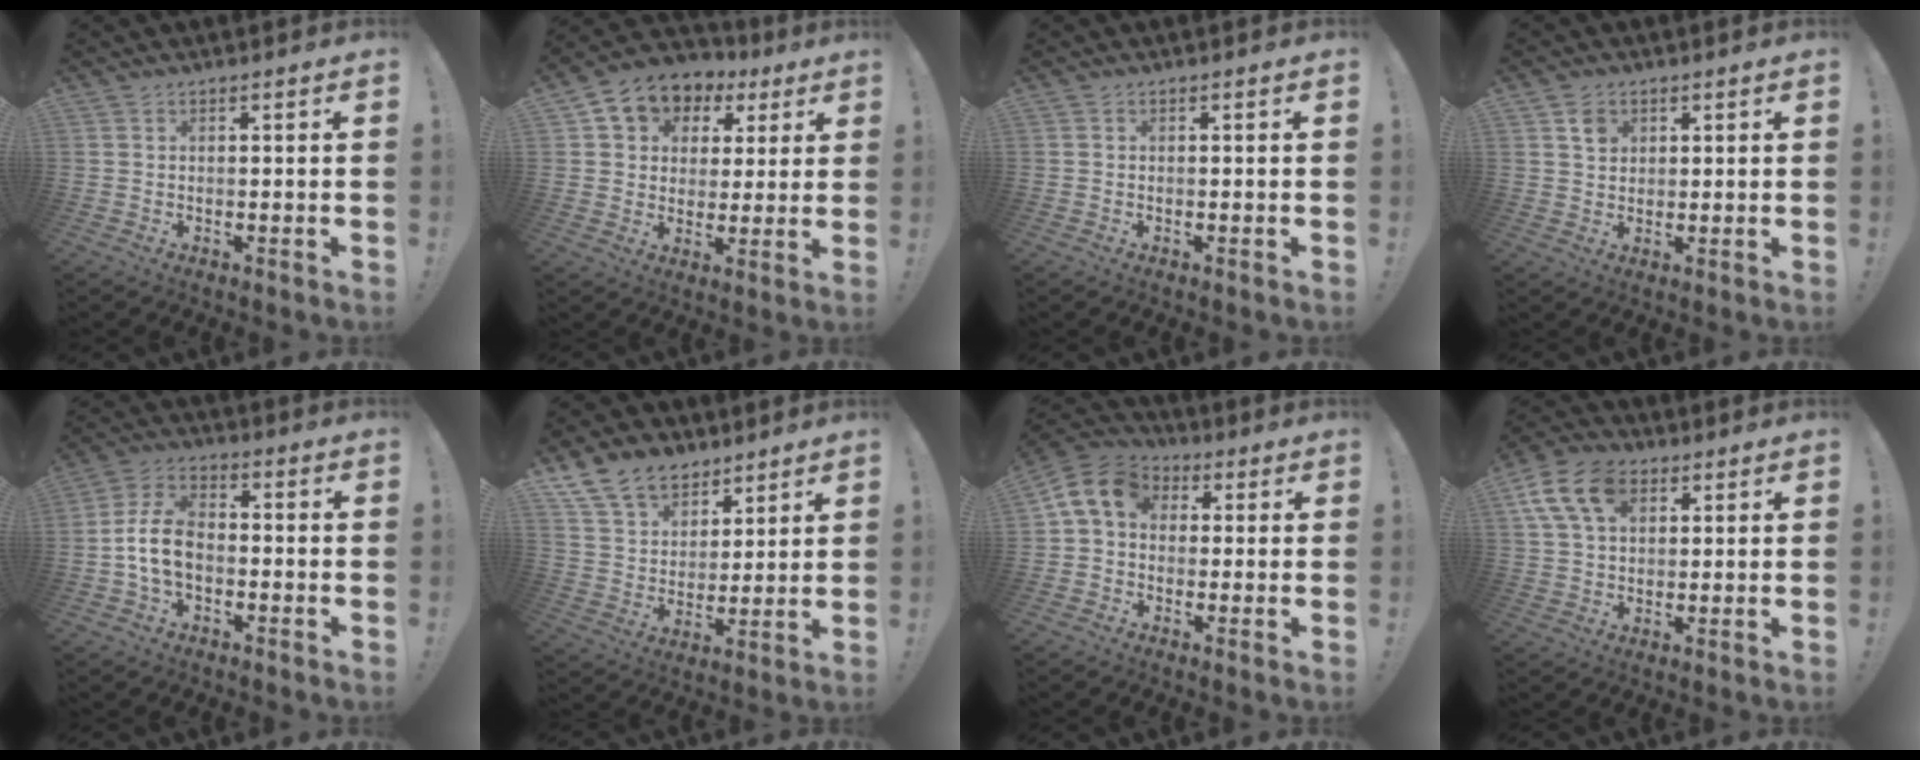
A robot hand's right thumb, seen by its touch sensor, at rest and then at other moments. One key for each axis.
{"total": 8.4, "fx": 3.7, "fy": 6.9, "fz": 2.9, "tx": -0.056, "ty": -0.021, "tz": 0.076}
{"total": 0.0}
{"total": 4.0, "fx": 2.0, "fy": 3.3, "fz": 1.0, "tx": 0.002, "ty": -0.006, "tz": 0.033}
{"total": 10.3, "fx": -2.2, "fy": 6.9, "fz": 7.4, "tx": -0.146, "ty": 0.013, "tz": -0.039}
{"total": 13.7, "fx": 9.7, "fy": 8.8, "fz": 3.8, "tx": -0.076, "ty": -0.065, "tz": 0.190}
{"total": 9.7, "fx": 2.0, "fy": 7.5, "fz": 5.9, "tx": -0.111, "ty": 0.014, "tz": 0.045}
{"total": 13.6, "fx": 5.6, "fy": 9.2, "fz": 8.4, "tx": -0.149, "ty": -0.009, "tz": 0.109}